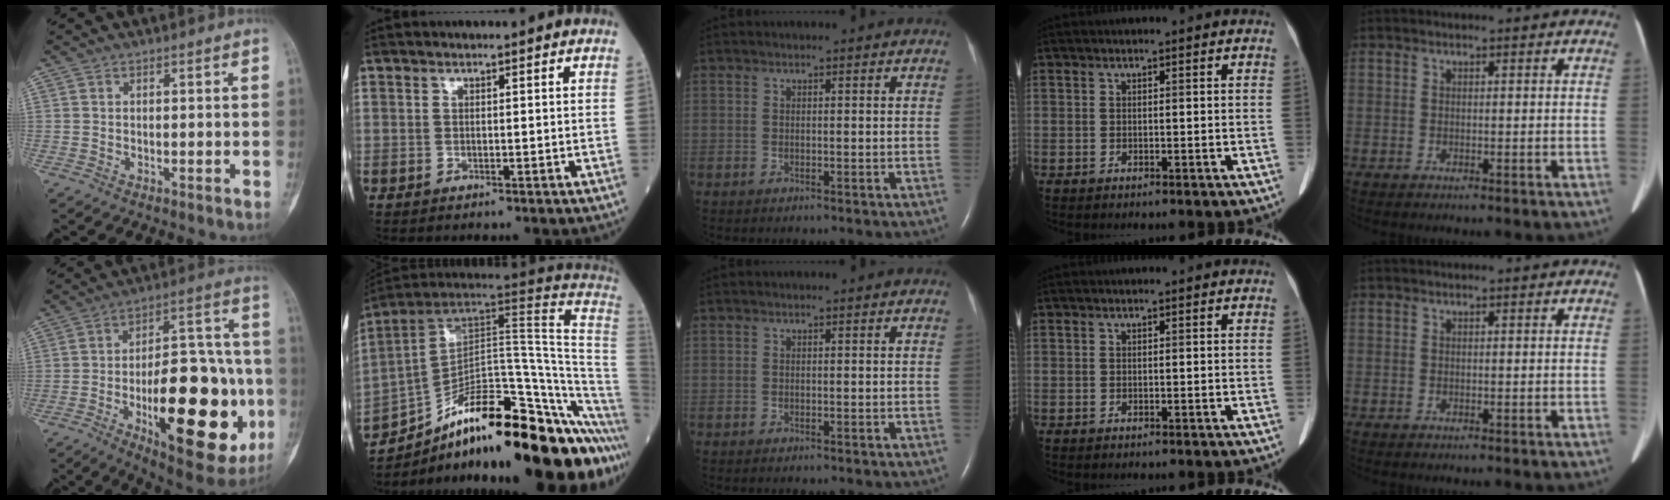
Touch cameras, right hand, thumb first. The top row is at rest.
{"thumb": {"total": 31.0, "force": [-8.5, 12.8, 26.9], "torque": [-0.353, 0.014, -0.107]}, "index": {"total": 30.3, "force": [-16.5, 6.6, 24.5], "torque": [-0.250, 0.028, -0.243]}}